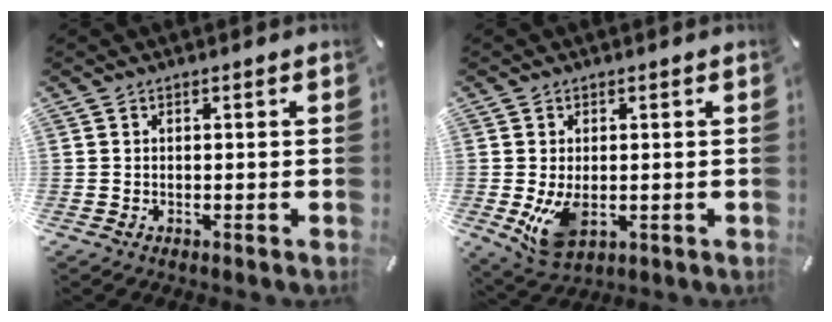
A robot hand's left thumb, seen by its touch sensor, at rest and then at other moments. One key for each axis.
{"total": 6.8, "fx": -0.5, "fy": 4.4, "fz": 5.2, "tx": -0.099, "ty": -0.013, "tz": -0.010}